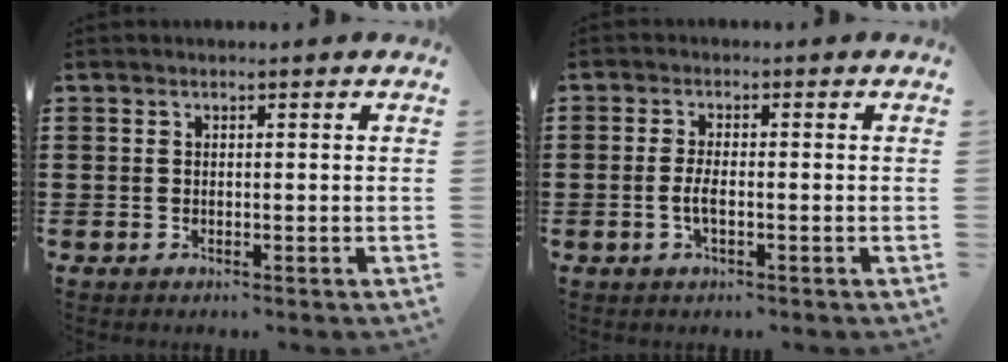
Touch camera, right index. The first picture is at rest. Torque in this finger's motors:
{"motor_torque": [0.15, 1.99, 0.06, 0.01]}